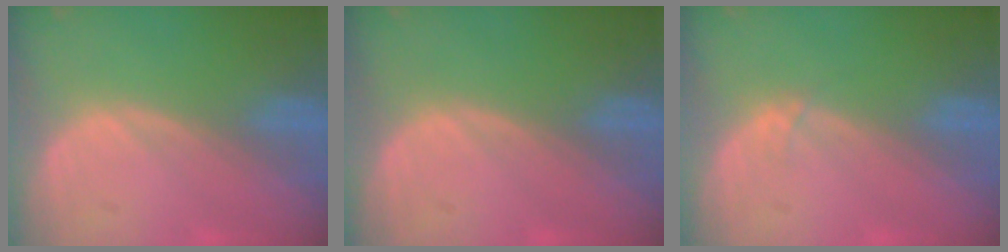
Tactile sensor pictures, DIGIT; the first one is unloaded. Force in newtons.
{"total": 0.0}
{"total": 0.5, "press": 0.5, "slide": 0.1}